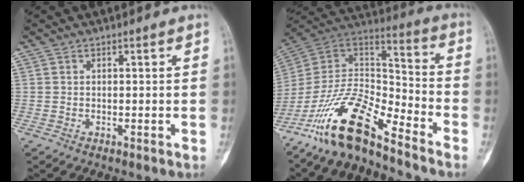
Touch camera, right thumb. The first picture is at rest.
{"total": 17.6, "force": [-12.7, 5.3, 10.9], "torque": [-0.190, 0.091, -0.239]}